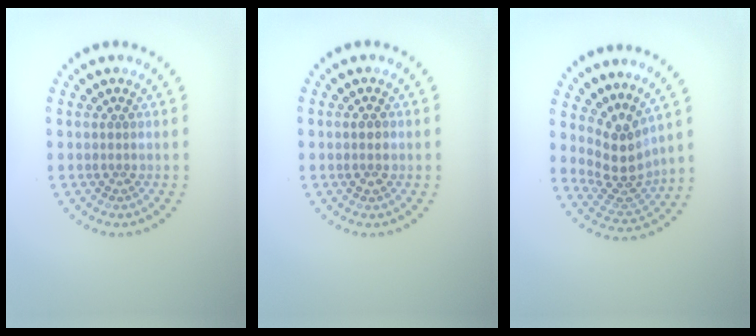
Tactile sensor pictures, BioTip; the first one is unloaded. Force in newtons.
{"total": 1.5, "press": 1.5, "slide": 0.1}
{"total": 3.7, "press": 2.7, "slide": 2.6}